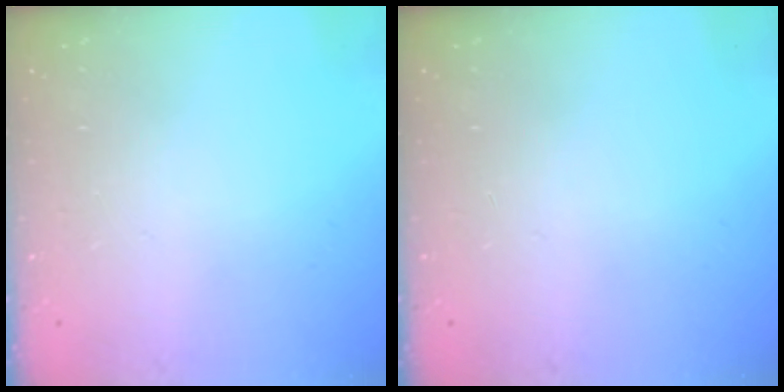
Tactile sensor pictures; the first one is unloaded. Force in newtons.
{"total": 0.0}